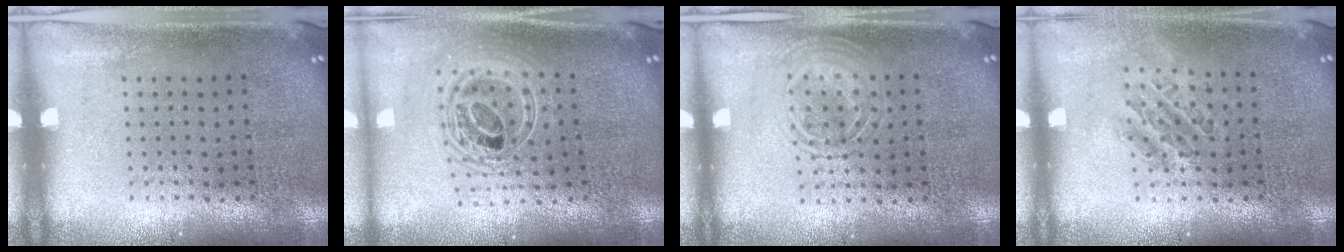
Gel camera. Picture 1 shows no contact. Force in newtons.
{"total": 2.3, "press": 1.8, "slide": 1.4}
{"total": 1.3, "press": 1.2, "slide": 0.2}
{"total": 1.1, "press": 0.9, "slide": 0.5}